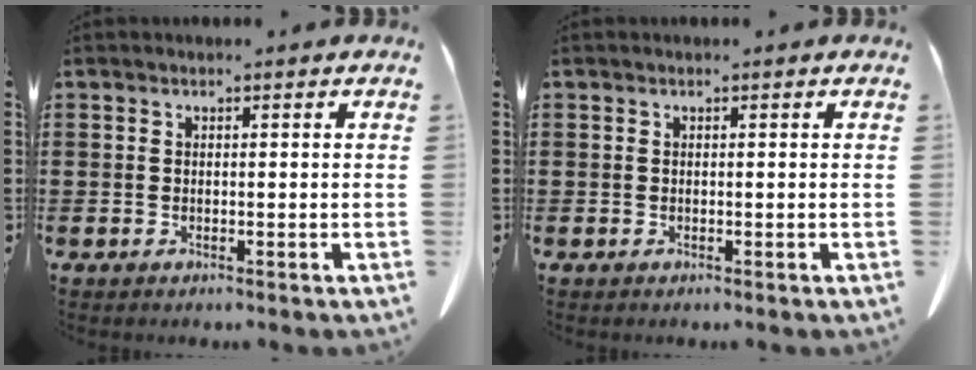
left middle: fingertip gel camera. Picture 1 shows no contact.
{"total": 0.0}